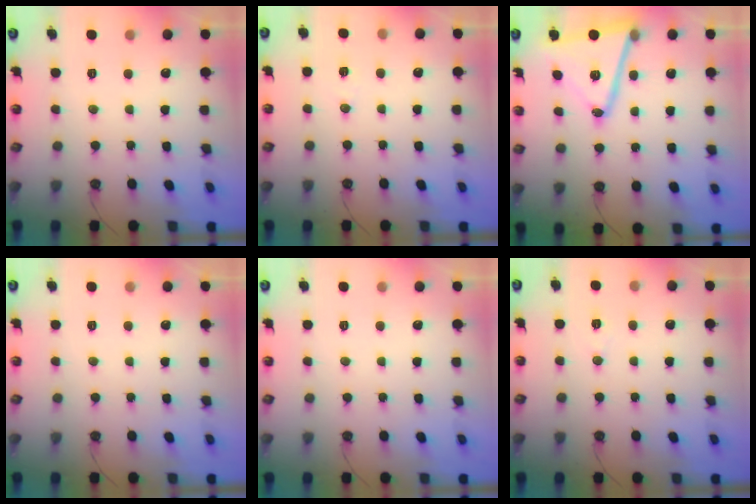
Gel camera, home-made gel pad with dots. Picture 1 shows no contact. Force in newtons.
{"total": 5.2, "press": 4.3, "slide": 2.9}
{"total": 15.9, "press": 15.6, "slide": 2.9}
{"total": 0.0}
{"total": 0.0}
{"total": 5.3, "press": 3.0, "slide": 4.4}